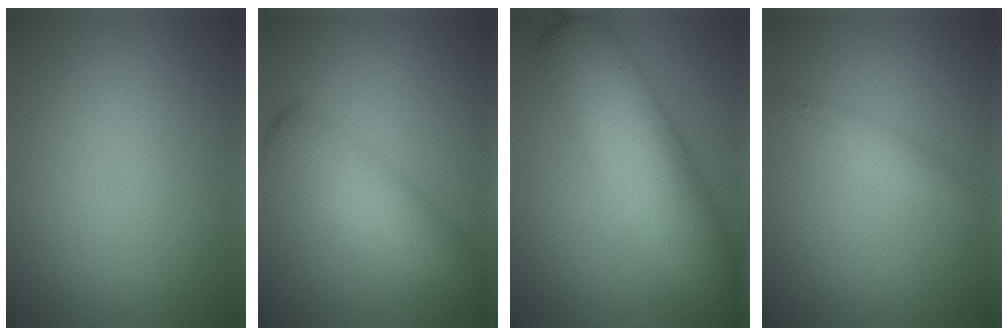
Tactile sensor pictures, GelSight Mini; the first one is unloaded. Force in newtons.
{"total": 4.5, "press": 4.5, "slide": 0.1}
{"total": 8.7, "press": 8.7, "slide": 0.1}
{"total": 1.4, "press": 1.4, "slide": 0.0}